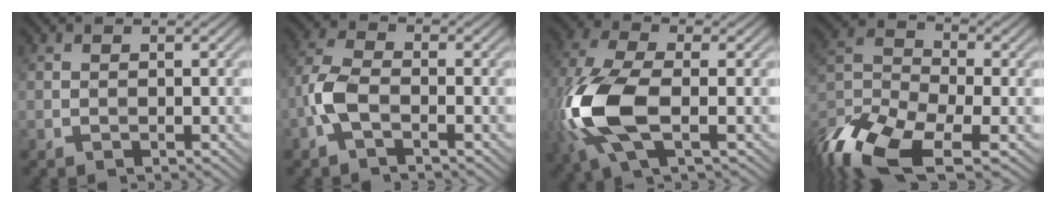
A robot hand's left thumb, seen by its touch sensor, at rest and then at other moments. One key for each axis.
{"total": 4.6, "fx": -1.8, "fy": 1.9, "fz": 3.7, "tx": -0.098, "ty": 0.006, "tz": -0.051}
{"total": 12.8, "fx": -2.8, "fy": 5.9, "fz": 11.1, "tx": -0.292, "ty": -0.011, "tz": -0.063}
{"total": 14.0, "fx": -8.9, "fy": 5.4, "fz": 9.4, "tx": -0.217, "ty": -0.021, "tz": -0.178}